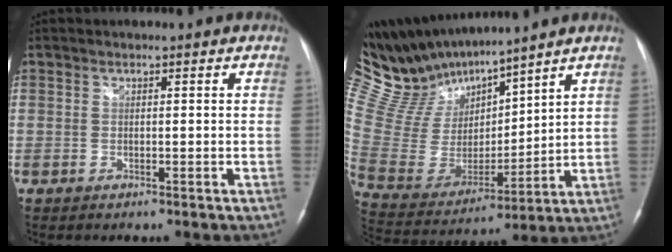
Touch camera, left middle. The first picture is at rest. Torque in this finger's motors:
{"motor_torque": [-0.04, -0.56, -0.06, -0.09]}